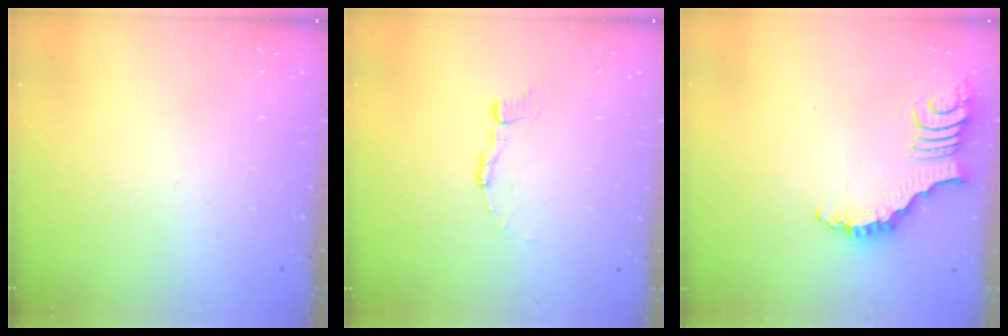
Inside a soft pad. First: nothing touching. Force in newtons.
{"total": 3.7, "press": 3.7, "slide": 0.0}
{"total": 3.4, "press": 3.3, "slide": 0.7}